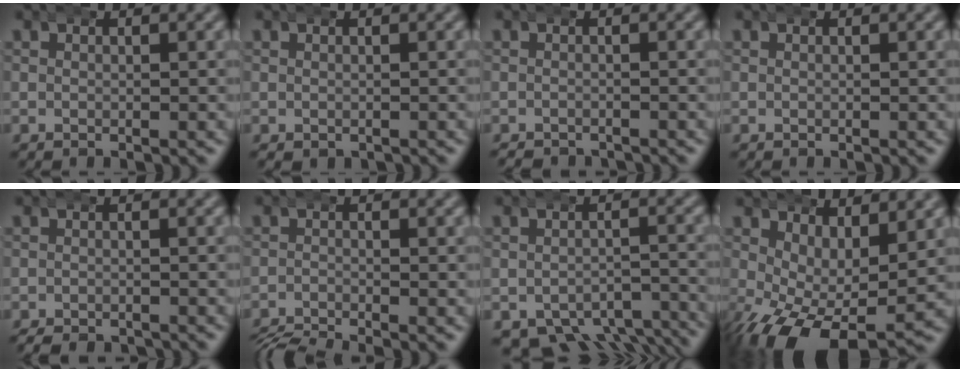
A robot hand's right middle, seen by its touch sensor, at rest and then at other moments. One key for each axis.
{"total": 0.6, "fx": -0.2, "fy": 0.5, "fz": 0.3, "tx": -0.010, "ty": -0.006, "tz": 0.002}
{"total": 1.7, "fx": -1.6, "fy": 0.1, "fz": -0.2, "tx": 0.001, "ty": -0.012, "tz": -0.022}
{"total": 0.0}
{"total": 1.8, "fx": -1.8, "fy": 0.3, "fz": 0.1, "tx": -0.004, "ty": -0.012, "tz": -0.025}
{"total": 3.5, "fx": -3.5, "fy": 0.3, "fz": 0.5, "tx": -0.004, "ty": -0.014, "tz": -0.055}
{"total": 7.1, "fx": -5.7, "fy": 3.3, "fz": 2.9, "tx": -0.032, "ty": -0.024, "tz": -0.082}
{"total": 6.9, "fx": -2.2, "fy": 3.6, "fz": 5.5, "tx": -0.113, "ty": -0.052, "tz": -0.008}